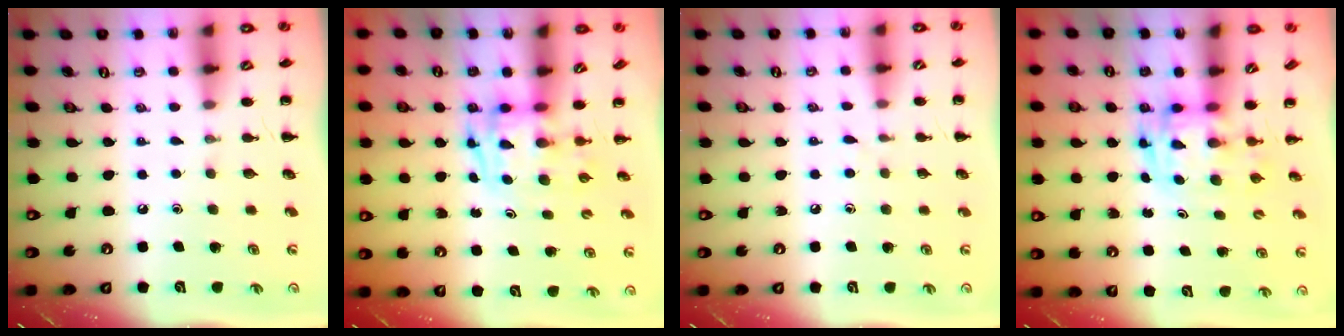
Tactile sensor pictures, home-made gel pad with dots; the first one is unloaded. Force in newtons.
{"total": 3.3, "press": 3.3, "slide": 0.6}
{"total": 3.0, "press": 2.6, "slide": 1.4}
{"total": 2.9, "press": 2.9, "slide": 0.6}